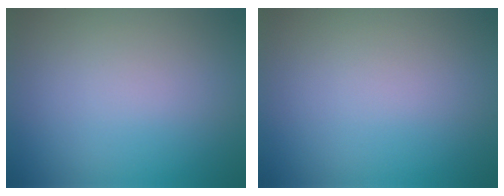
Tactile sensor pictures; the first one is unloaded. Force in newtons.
{"total": 0.0}